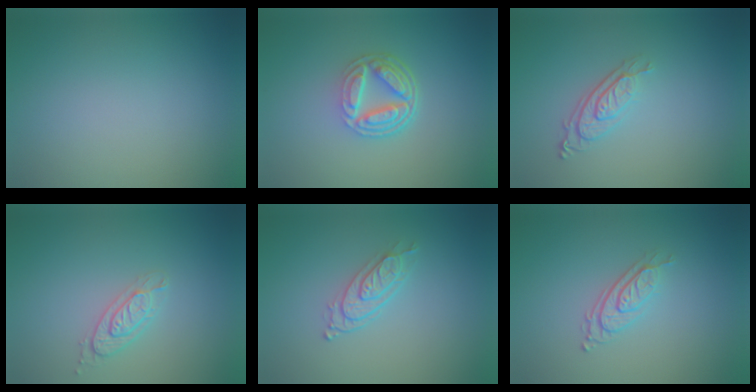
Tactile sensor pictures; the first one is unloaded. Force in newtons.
{"total": 5.3, "press": 3.9, "slide": 3.7}
{"total": 2.9, "press": 2.0, "slide": 2.0}
{"total": 2.0, "press": 1.9, "slide": 0.6}
{"total": 2.5, "press": 2.0, "slide": 1.5}
{"total": 2.8, "press": 2.0, "slide": 2.0}